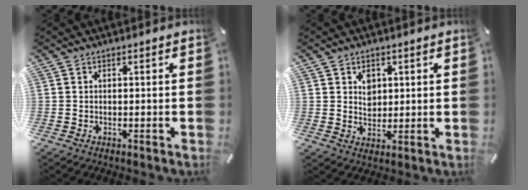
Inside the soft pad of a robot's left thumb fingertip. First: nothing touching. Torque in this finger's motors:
{"motor_torque": [-0.01, -0.40, -0.01, -0.05, 0.09]}